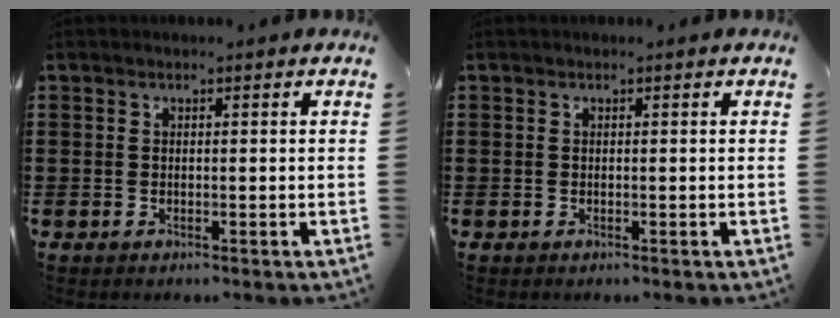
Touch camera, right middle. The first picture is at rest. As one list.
[{"total": 0.0}]